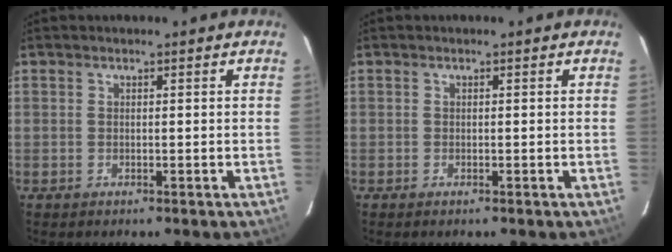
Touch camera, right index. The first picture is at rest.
{"total": 0.0}